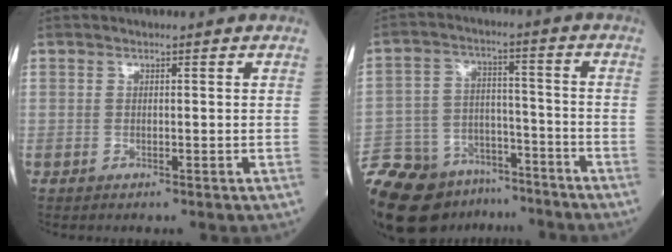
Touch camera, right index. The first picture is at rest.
{"total": 19.1, "force": [-14.8, 9.4, 7.5], "torque": [-0.179, 0.007, -0.237]}